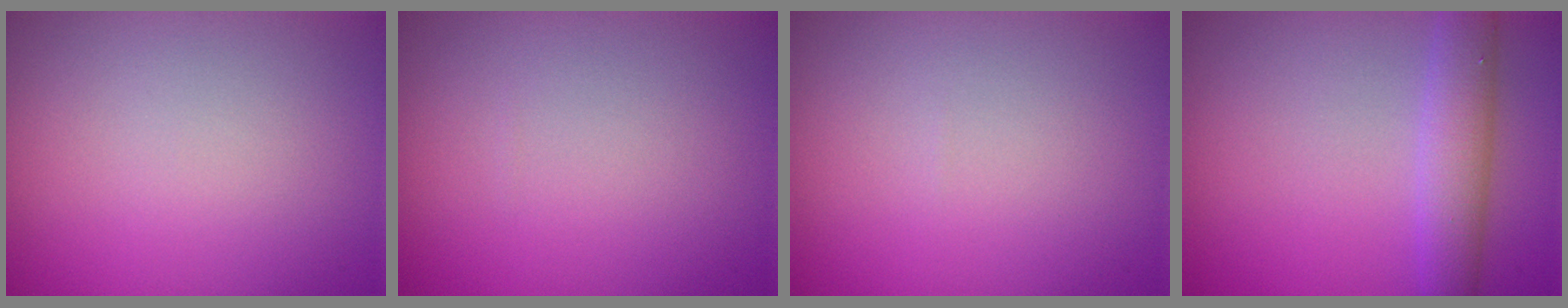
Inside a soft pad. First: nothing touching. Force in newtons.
{"total": 0.0}
{"total": 0.0}
{"total": 3.5, "press": 3.5, "slide": 0.2}